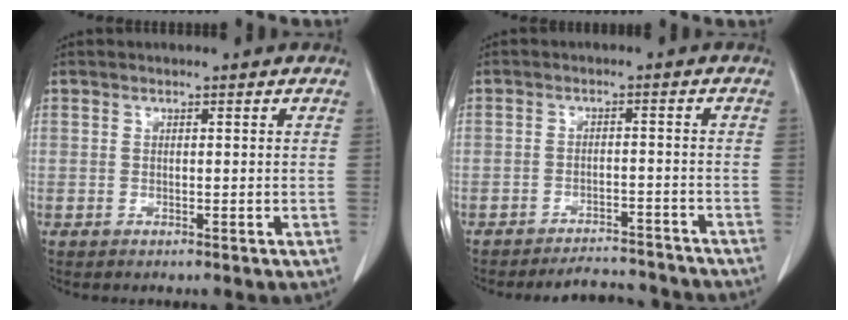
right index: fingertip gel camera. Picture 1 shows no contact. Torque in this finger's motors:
{"motor_torque": [0.01, -0.09, 0.06, 0.01]}